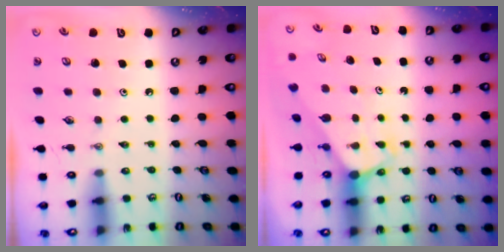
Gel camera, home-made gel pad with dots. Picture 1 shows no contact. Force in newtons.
{"total": 3.0, "press": 3.0, "slide": 0.0}